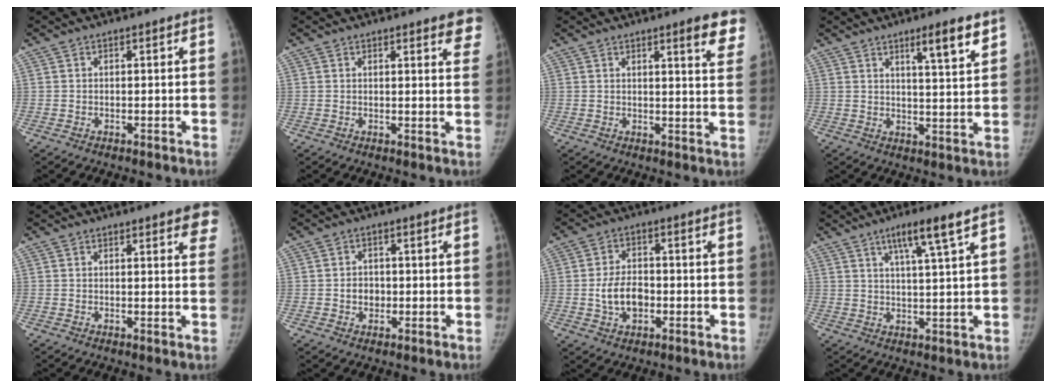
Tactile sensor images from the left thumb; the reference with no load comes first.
{"total": 5.8, "force": [4.3, 1.7, 3.4], "torque": [-0.014, -0.018, 0.036]}
{"total": 7.8, "force": [5.4, 1.5, 5.4], "torque": [-0.042, -0.026, 0.057]}
{"total": 7.5, "force": [4.8, 0.9, 5.7], "torque": [-0.079, -0.033, 0.073]}
{"total": 5.9, "force": [3.9, 1.8, 4.0], "torque": [-0.022, -0.011, 0.036]}
{"total": 3.1, "force": [-0.5, 2.7, 1.5], "torque": [-0.005, 0.006, -0.009]}
{"total": 7.0, "force": [-1.5, 4.7, 5.0], "torque": [-0.076, 0.013, -0.025]}
{"total": 7.1, "force": [4.1, -0.3, 5.8], "torque": [-0.104, -0.017, 0.075]}